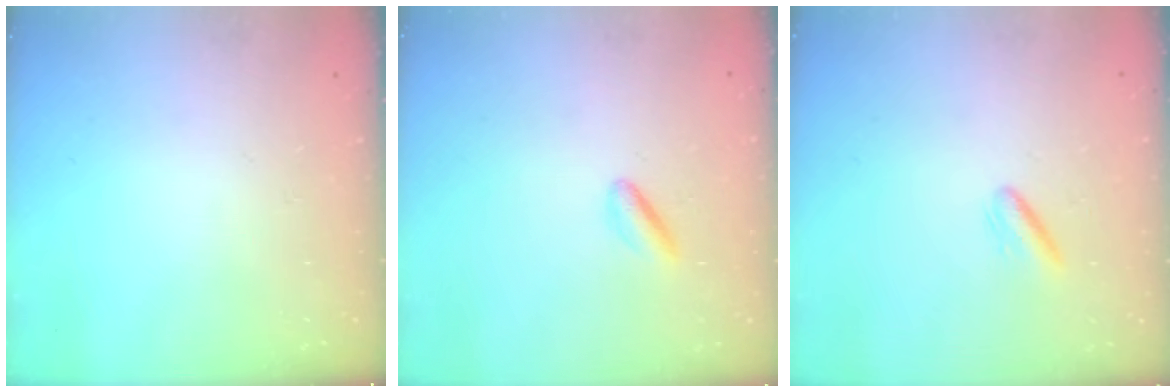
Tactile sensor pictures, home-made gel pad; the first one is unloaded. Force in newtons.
{"total": 3.0, "press": 2.9, "slide": 0.6}
{"total": 3.2, "press": 3.1, "slide": 1.0}